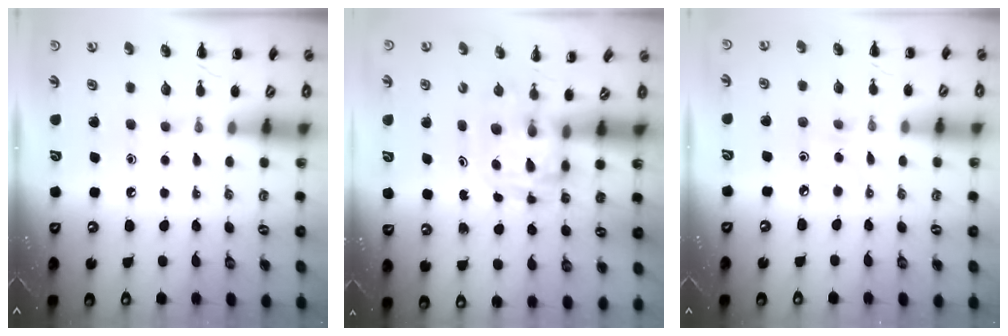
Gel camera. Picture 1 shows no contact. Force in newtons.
{"total": 3.6, "press": 3.6, "slide": 0.6}
{"total": 2.7, "press": 2.5, "slide": 0.9}